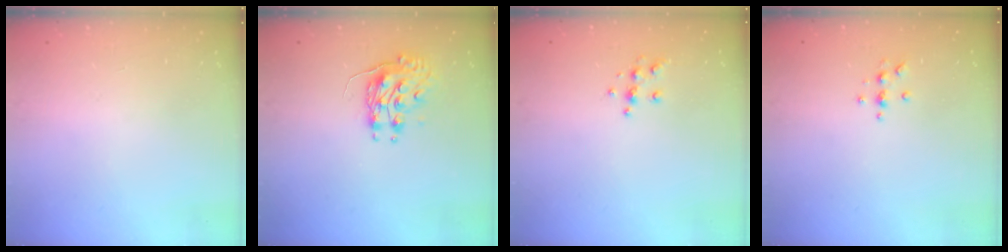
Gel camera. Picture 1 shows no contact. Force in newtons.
{"total": 8.6, "press": 8.6, "slide": 0.2}
{"total": 6.2, "press": 6.2, "slide": 0.6}
{"total": 4.6, "press": 4.6, "slide": 0.6}